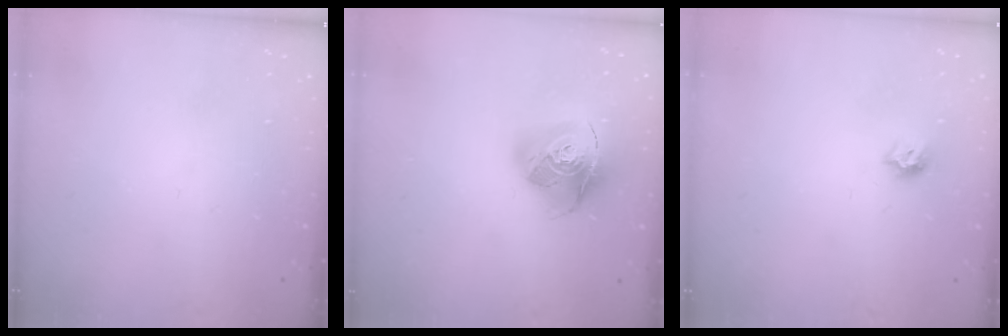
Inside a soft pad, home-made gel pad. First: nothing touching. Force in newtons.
{"total": 16.4, "press": 16.3, "slide": 1.8}
{"total": 6.3, "press": 6.3, "slide": 0.2}